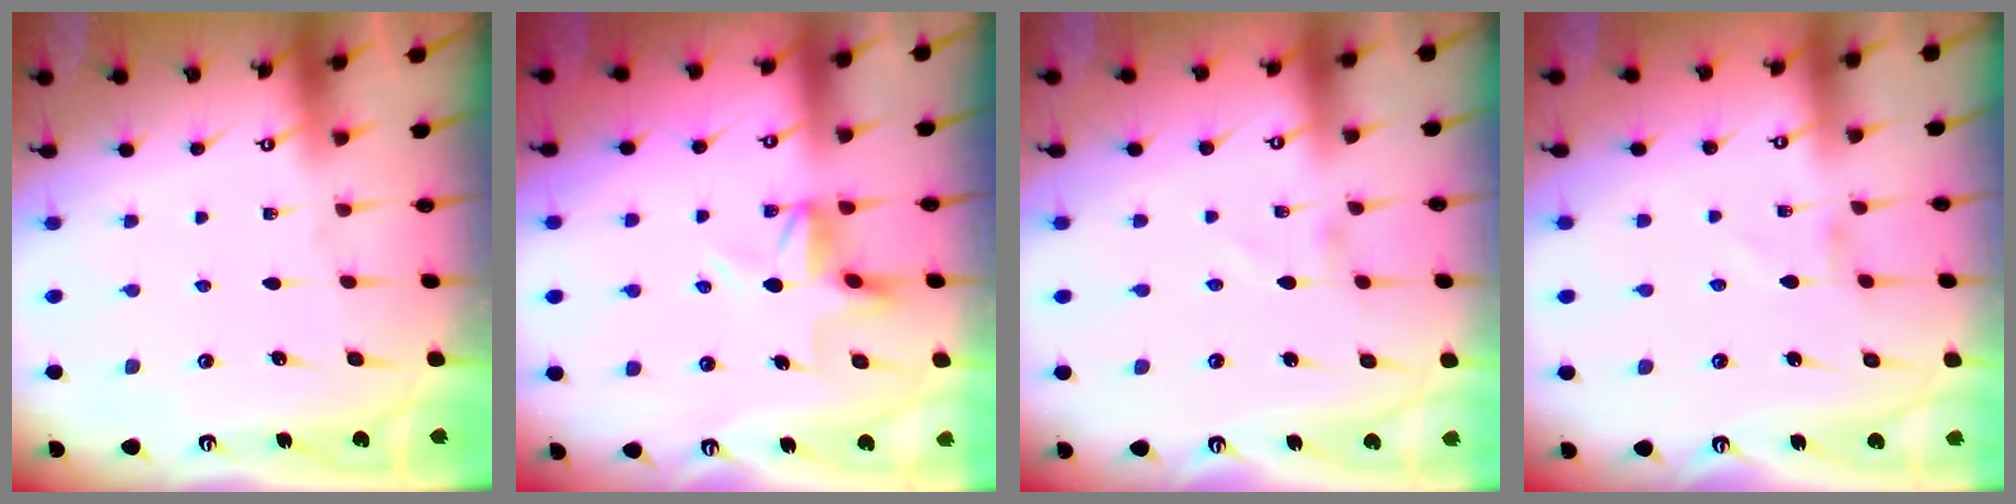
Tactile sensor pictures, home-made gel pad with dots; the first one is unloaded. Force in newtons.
{"total": 3.9, "press": 3.9, "slide": 0.4}
{"total": 0.9, "press": 0.9, "slide": 0.1}
{"total": 0.8, "press": 0.8, "slide": 0.3}